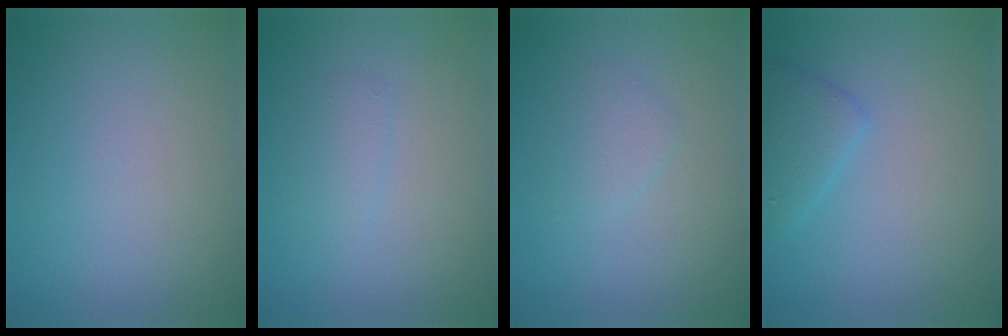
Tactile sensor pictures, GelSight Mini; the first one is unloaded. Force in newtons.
{"total": 1.3, "press": 1.3, "slide": 0.0}
{"total": 1.4, "press": 1.4, "slide": 0.1}
{"total": 2.4, "press": 2.4, "slide": 0.1}